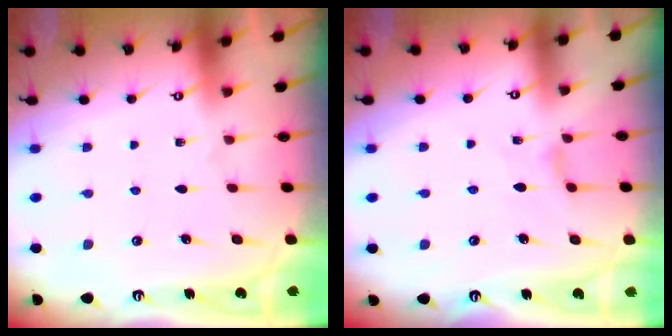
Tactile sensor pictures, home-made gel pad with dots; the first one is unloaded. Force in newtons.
{"total": 2.0, "press": 1.9, "slide": 0.5}